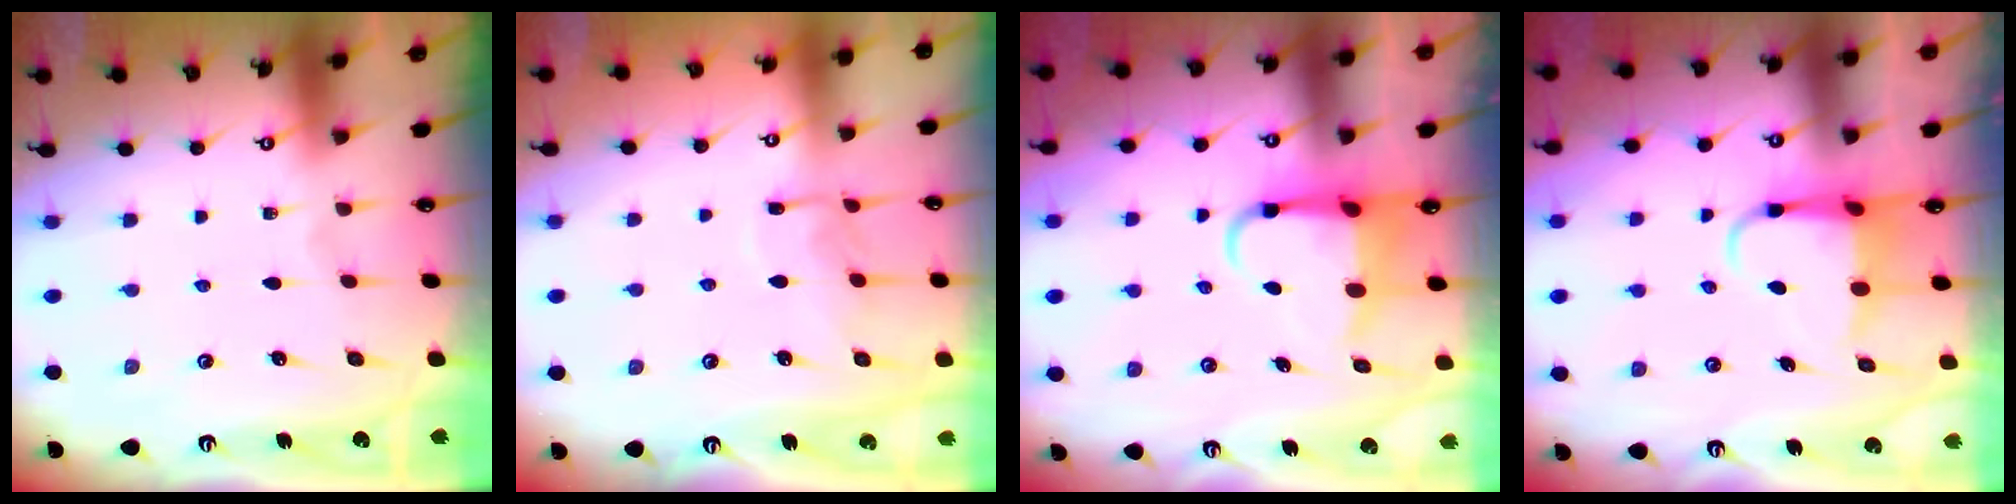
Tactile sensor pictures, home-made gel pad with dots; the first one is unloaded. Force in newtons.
{"total": 7.1, "press": 7.1, "slide": 0.5}
{"total": 5.4, "press": 5.4, "slide": 0.8}
{"total": 5.7, "press": 5.7, "slide": 0.8}